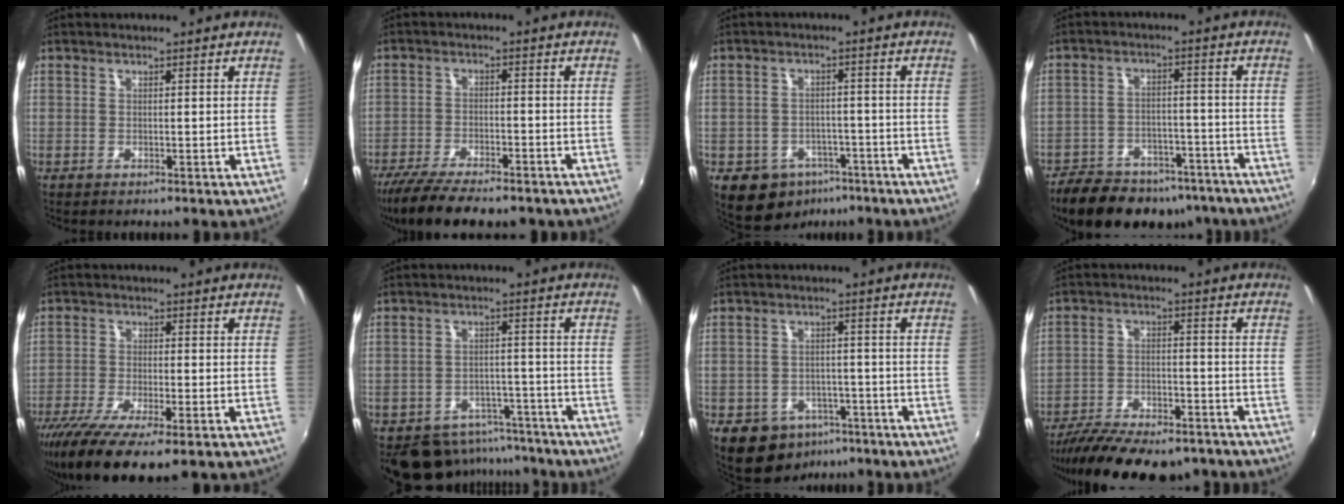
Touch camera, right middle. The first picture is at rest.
{"total": 14.8, "force": [-11.9, 3.9, 7.8], "torque": [-0.164, -0.038, -0.187]}
{"total": 8.7, "force": [-5.1, 6.5, 2.7], "torque": [-0.070, 0.011, -0.058]}
{"total": 19.4, "force": [-15.2, 8.8, 8.1], "torque": [-0.177, 0.007, -0.203]}
{"total": 12.9, "force": [-8.5, 3.1, 9.3], "torque": [-0.194, -0.049, -0.145]}
{"total": 12.7, "force": [-10.6, 6.3, 3.2], "torque": [-0.073, 0.025, -0.132]}
{"total": 10.4, "force": [-6.2, 7.5, 3.7], "torque": [-0.091, 0.011, -0.071]}
{"total": 19.0, "force": [-15.4, 6.2, 9.1], "torque": [-0.182, -0.028, -0.228]}